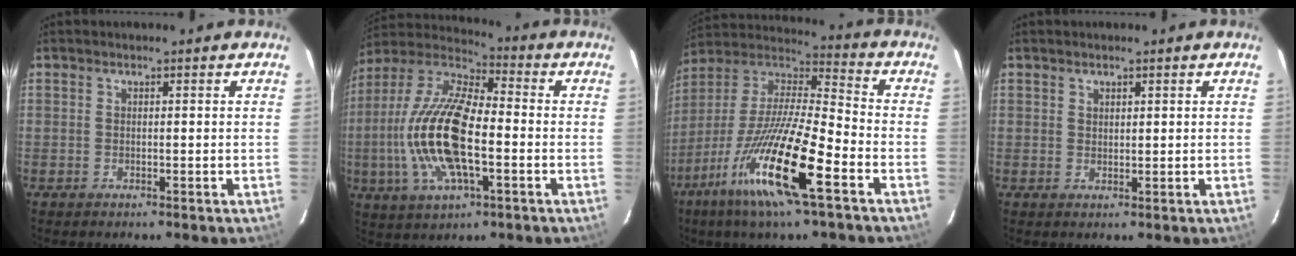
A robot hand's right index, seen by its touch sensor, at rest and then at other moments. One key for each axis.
{"total": 19.5, "fx": -3.3, "fy": 7.4, "fz": 17.8, "tx": -0.367, "ty": -0.002, "tz": -0.070}
{"total": 20.9, "fx": -10.5, "fy": 2.9, "fz": 17.8, "tx": -0.350, "ty": -0.034, "tz": -0.210}
{"total": 1.2, "fx": 0.9, "fy": 0.8, "fz": 0.3, "tx": -0.001, "ty": 0.002, "tz": 0.015}